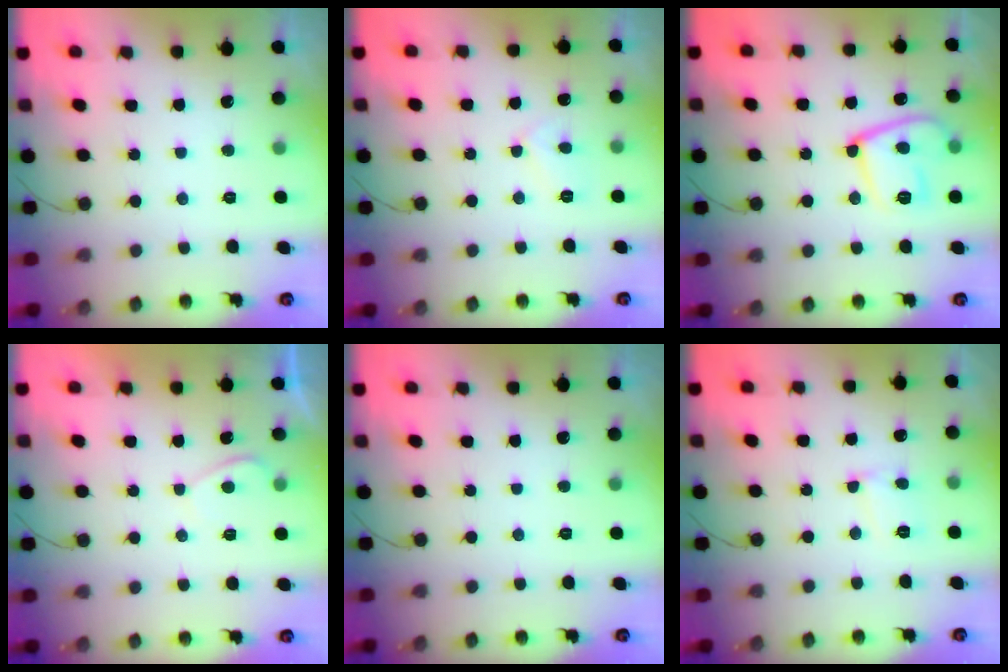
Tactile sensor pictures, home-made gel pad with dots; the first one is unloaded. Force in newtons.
{"total": 4.7, "press": 4.7, "slide": 0.3}
{"total": 13.3, "press": 13.2, "slide": 1.3}
{"total": 1.0, "press": 0.8, "slide": 0.6}
{"total": 0.0}
{"total": 4.3, "press": 4.3, "slide": 0.4}